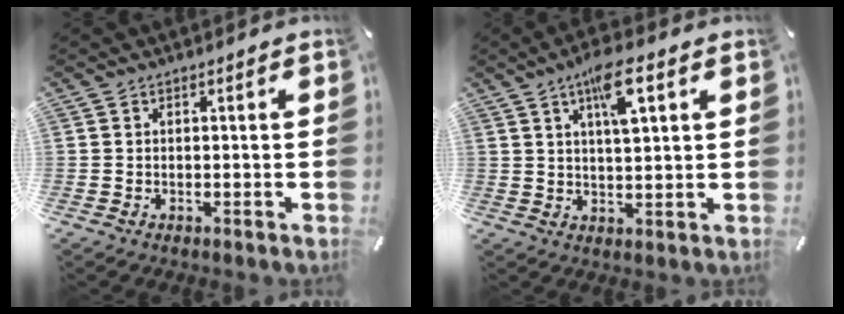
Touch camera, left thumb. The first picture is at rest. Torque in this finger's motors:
{"motor_torque": [1.45, 1.52, 0.95, -0.87, 0.36]}